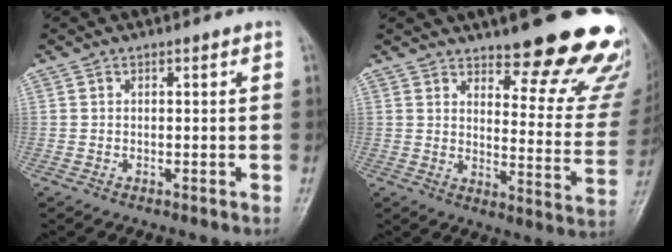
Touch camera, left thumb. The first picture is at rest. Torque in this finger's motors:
{"motor_torque": [0.64, 0.67, 1.27, -1.50, 0.07]}